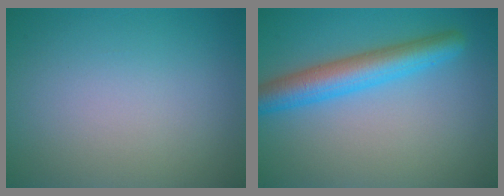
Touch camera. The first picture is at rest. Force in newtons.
{"total": 5.0, "press": 5.0, "slide": 0.1}